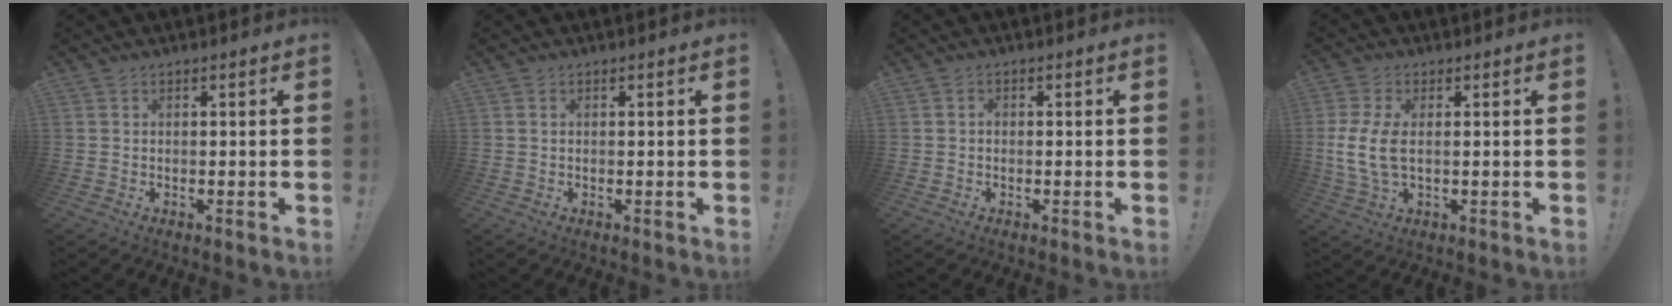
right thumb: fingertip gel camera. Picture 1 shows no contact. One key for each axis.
{"total": 0.0}
{"total": 0.8, "fx": -0.5, "fy": 0.6, "fz": 0.2, "tx": -0.007, "ty": 0.004, "tz": -0.009}
{"total": 9.0, "fx": 0.2, "fy": 4.4, "fz": 7.9, "tx": -0.164, "ty": -0.014, "tz": 0.006}